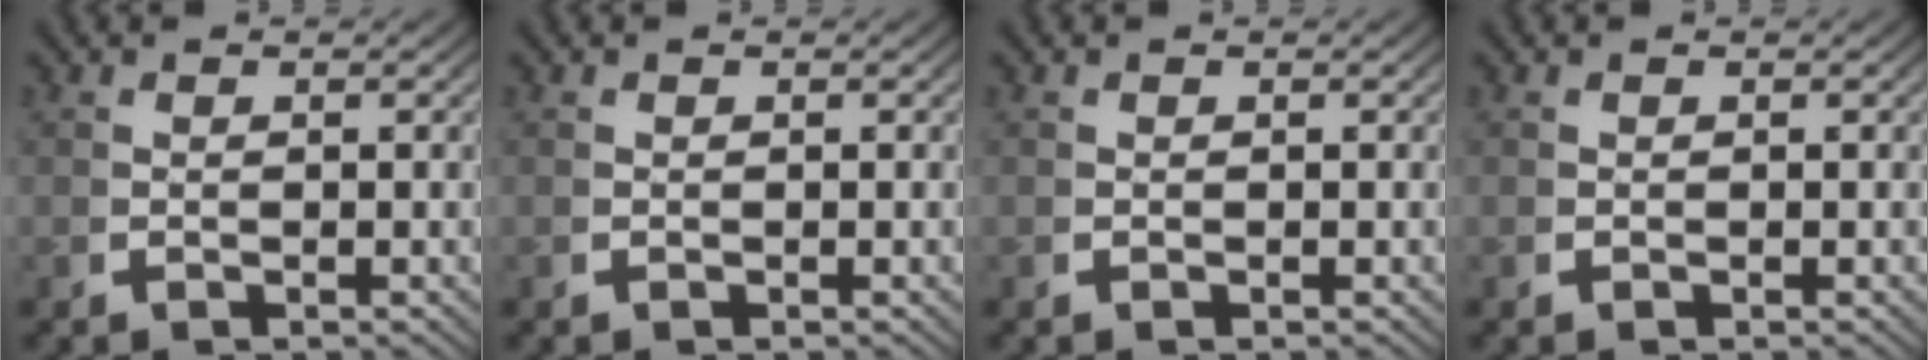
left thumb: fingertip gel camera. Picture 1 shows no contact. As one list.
[{"total": 0.0}, {"total": 0.0}, {"total": 0.0}]